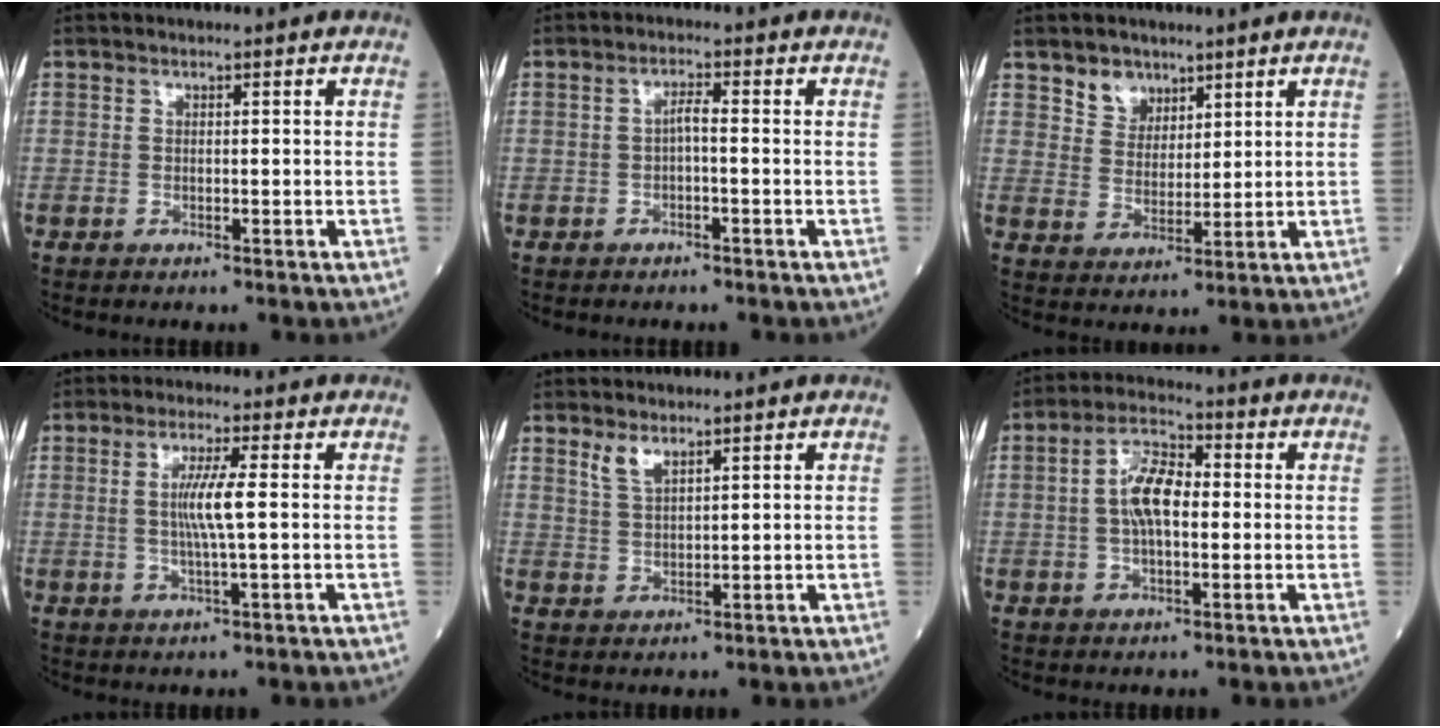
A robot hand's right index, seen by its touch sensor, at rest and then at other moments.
{"total": 1.8, "force": [-0.4, 0.3, 1.7], "torque": [-0.026, 0.005, -0.010]}
{"total": 4.5, "force": [3.2, 3.1, 0.8], "torque": [-0.016, 0.002, 0.062]}
{"total": 5.0, "force": [0.3, -0.4, 5.0], "torque": [-0.099, -0.004, 0.007]}
{"total": 2.6, "force": [1.9, 0.7, 1.6], "torque": [-0.039, -0.002, 0.045]}
{"total": 7.4, "force": [0.4, 3.0, 6.8], "torque": [-0.135, 0.015, 0.001]}